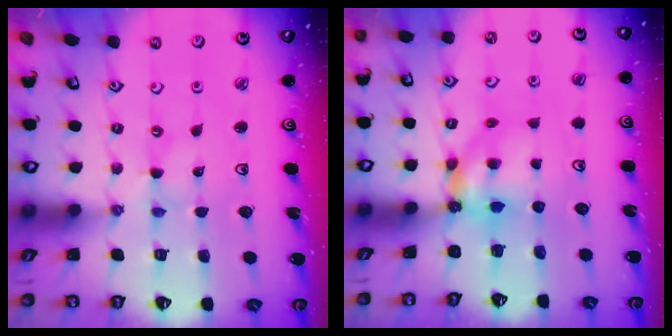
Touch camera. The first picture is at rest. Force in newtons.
{"total": 6.4, "press": 6.4, "slide": 0.6}